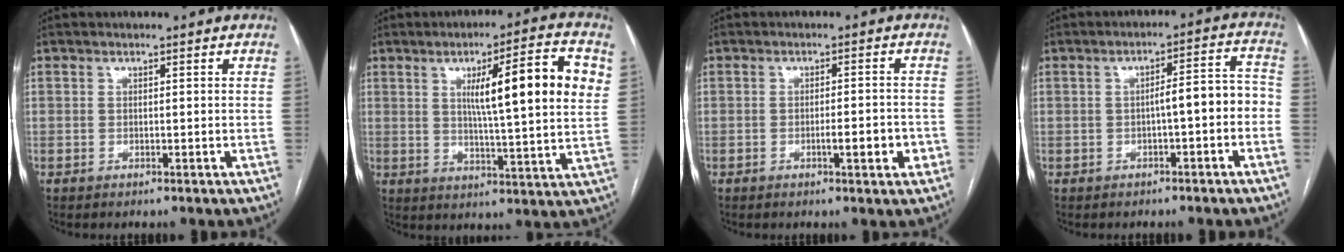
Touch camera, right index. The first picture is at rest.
{"total": 15.4, "force": [4.4, 0.9, 14.8], "torque": [-0.214, 0.010, 0.059]}
{"total": 4.3, "force": [-1.6, 0.7, 4.0], "torque": [-0.058, 0.000, -0.020]}
{"total": 5.8, "force": [-1.3, 1.4, 5.5], "torque": [-0.072, 0.034, -0.017]}